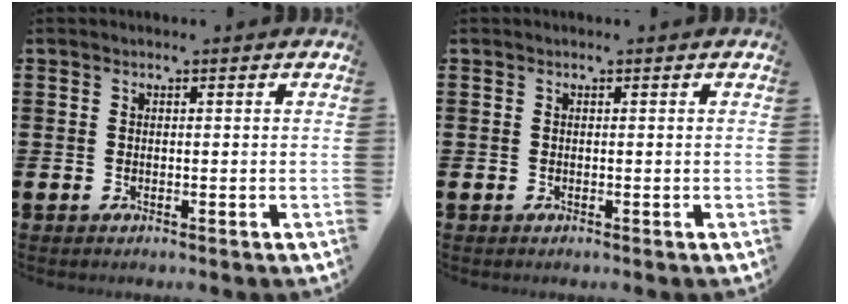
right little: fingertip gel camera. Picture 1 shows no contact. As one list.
[{"total": 0.0}]